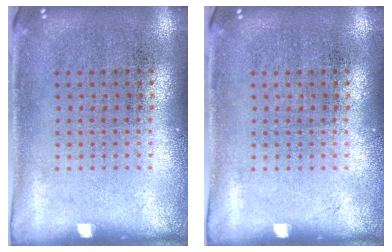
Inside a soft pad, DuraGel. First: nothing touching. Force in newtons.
{"total": 0.0}